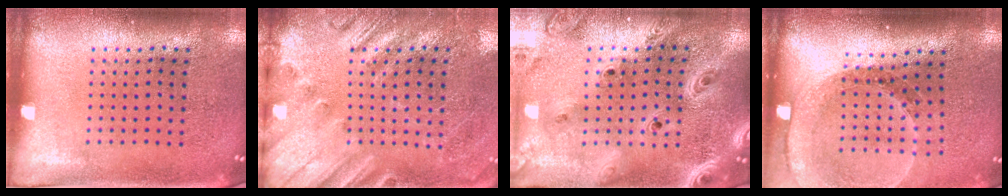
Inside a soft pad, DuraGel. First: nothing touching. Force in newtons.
{"total": 2.4, "press": 2.0, "slide": 1.4}
{"total": 3.2, "press": 2.6, "slide": 1.8}
{"total": 1.6, "press": 1.6, "slide": 0.2}